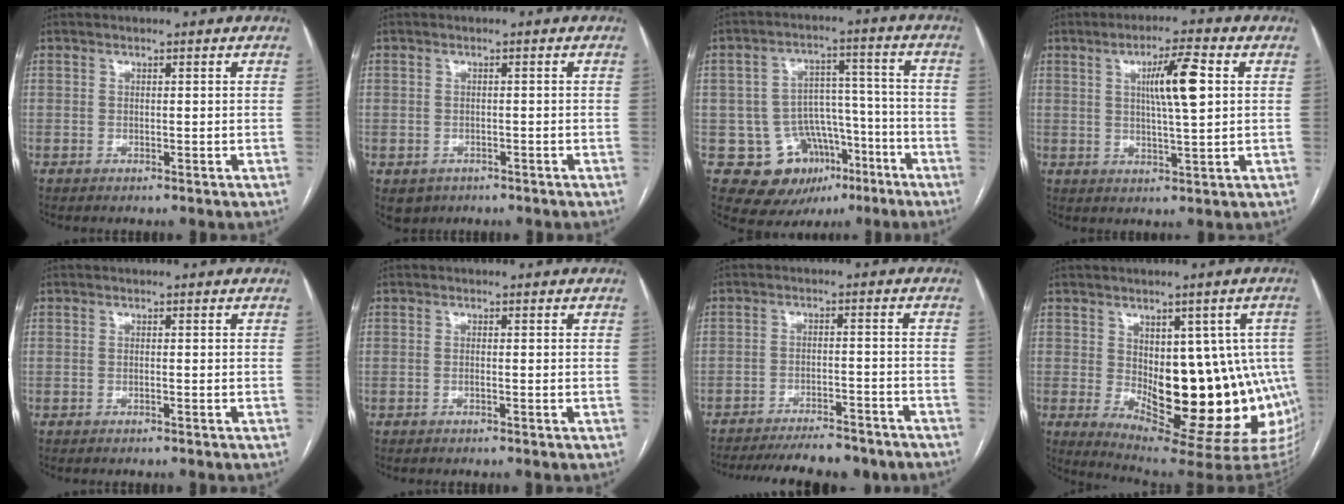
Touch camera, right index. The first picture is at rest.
{"total": 3.1, "force": [-1.7, 2.6, 0.6], "torque": [-0.006, 0.003, -0.018]}
{"total": 12.1, "force": [-5.7, 9.5, 4.9], "torque": [-0.065, 0.045, -0.070]}
{"total": 7.8, "force": [1.9, 0.5, 7.5], "torque": [-0.129, 0.004, 0.032]}
{"total": 0.0}
{"total": 0.6, "force": [-0.1, 0.0, 0.6], "torque": [-0.013, 0.000, -0.003]}
{"total": 16.3, "force": [-14.4, 3.1, 6.8], "torque": [-0.118, -0.016, -0.192]}
{"total": 20.0, "force": [-2.5, 8.5, 18.0], "torque": [-0.174, 0.013, -0.005]}